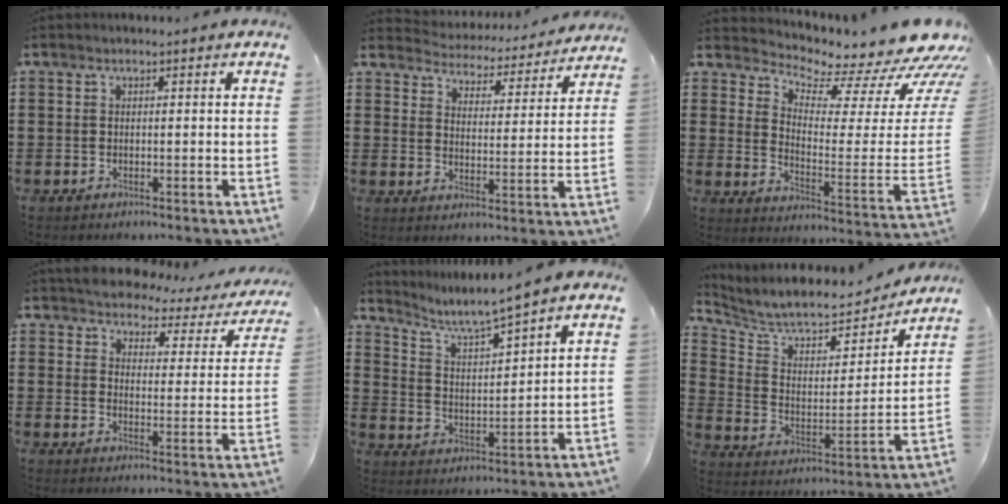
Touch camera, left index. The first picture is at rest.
{"total": 4.2, "force": [4.2, 0.2, -0.2], "torque": [-0.024, -0.039, 0.068]}
{"total": 7.0, "force": [5.5, 2.3, 3.6], "torque": [-0.066, -0.067, 0.090]}
{"total": 3.8, "force": [3.7, 0.6, 0.4], "torque": [-0.035, -0.027, 0.059]}
{"total": 5.0, "force": [4.4, -0.7, 2.3], "torque": [-0.065, -0.032, 0.068]}
{"total": 8.2, "force": [7.6, 1.7, 2.5], "torque": [-0.088, -0.051, 0.129]}